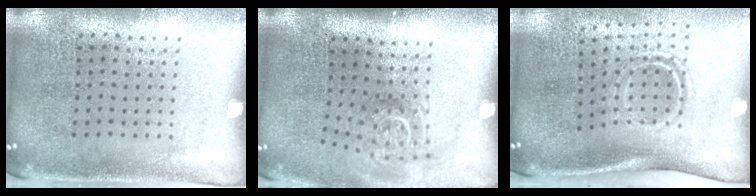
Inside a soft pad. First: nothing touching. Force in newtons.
{"total": 1.8, "press": 1.3, "slide": 1.2}
{"total": 1.9, "press": 1.1, "slide": 1.5}